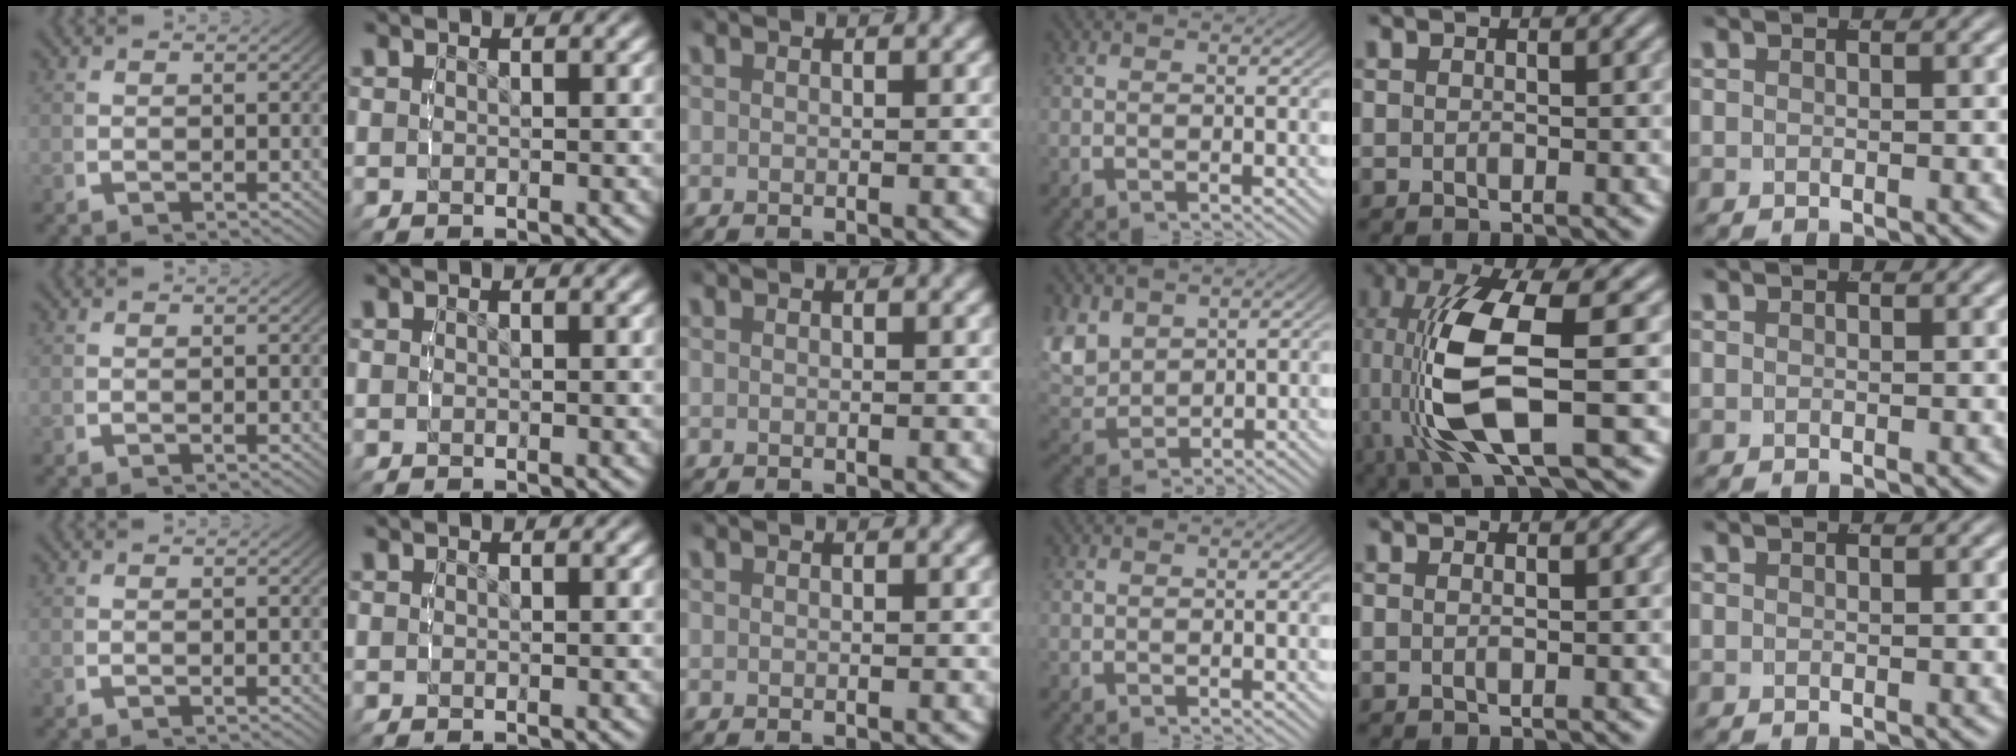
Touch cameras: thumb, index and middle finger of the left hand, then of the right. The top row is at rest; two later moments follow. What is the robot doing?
{"motion": "lift_and_place", "object": "pen"}